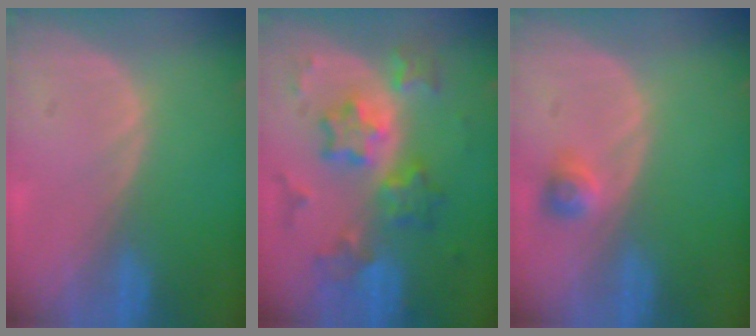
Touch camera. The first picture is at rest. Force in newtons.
{"total": 8.9, "press": 8.9, "slide": 0.8}
{"total": 2.2, "press": 2.1, "slide": 0.8}